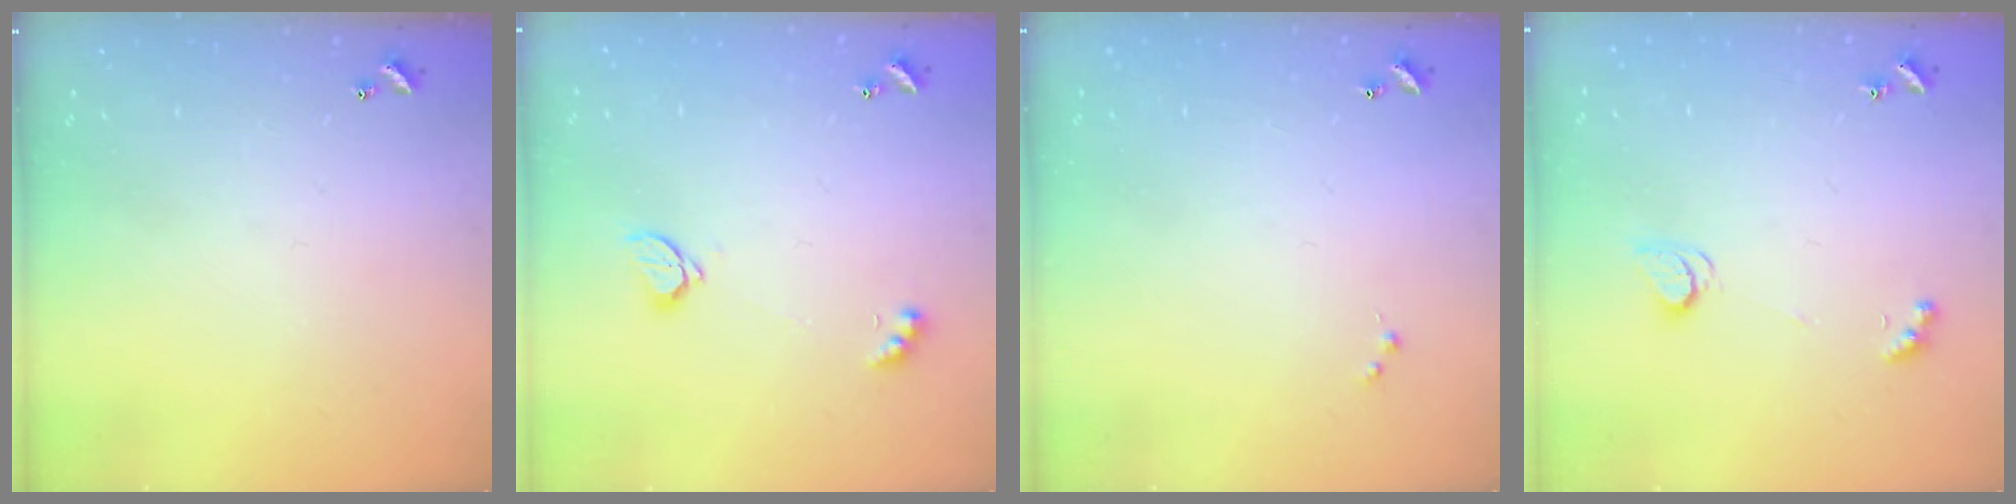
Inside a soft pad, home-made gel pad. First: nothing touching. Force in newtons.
{"total": 2.1, "press": 2.0, "slide": 0.5}
{"total": 0.0}
{"total": 2.5, "press": 2.5, "slide": 0.3}